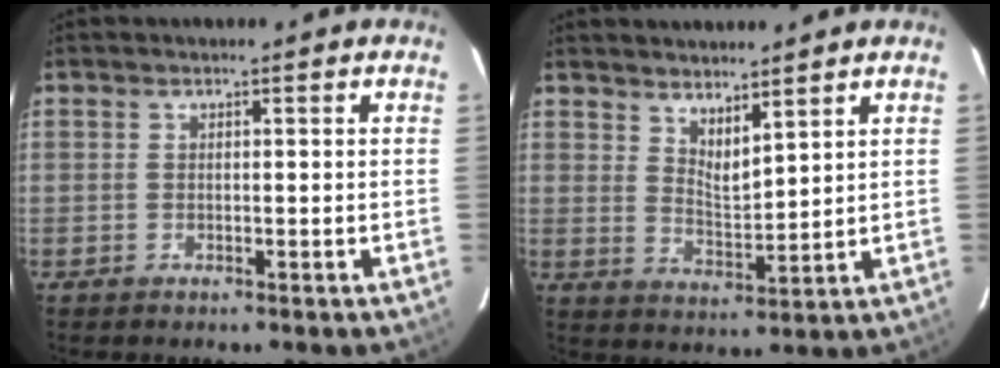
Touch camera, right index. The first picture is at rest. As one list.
[{"total": 5.9, "force": [4.9, 1.2, 3.0], "torque": [-0.046, -0.009, 0.085]}]